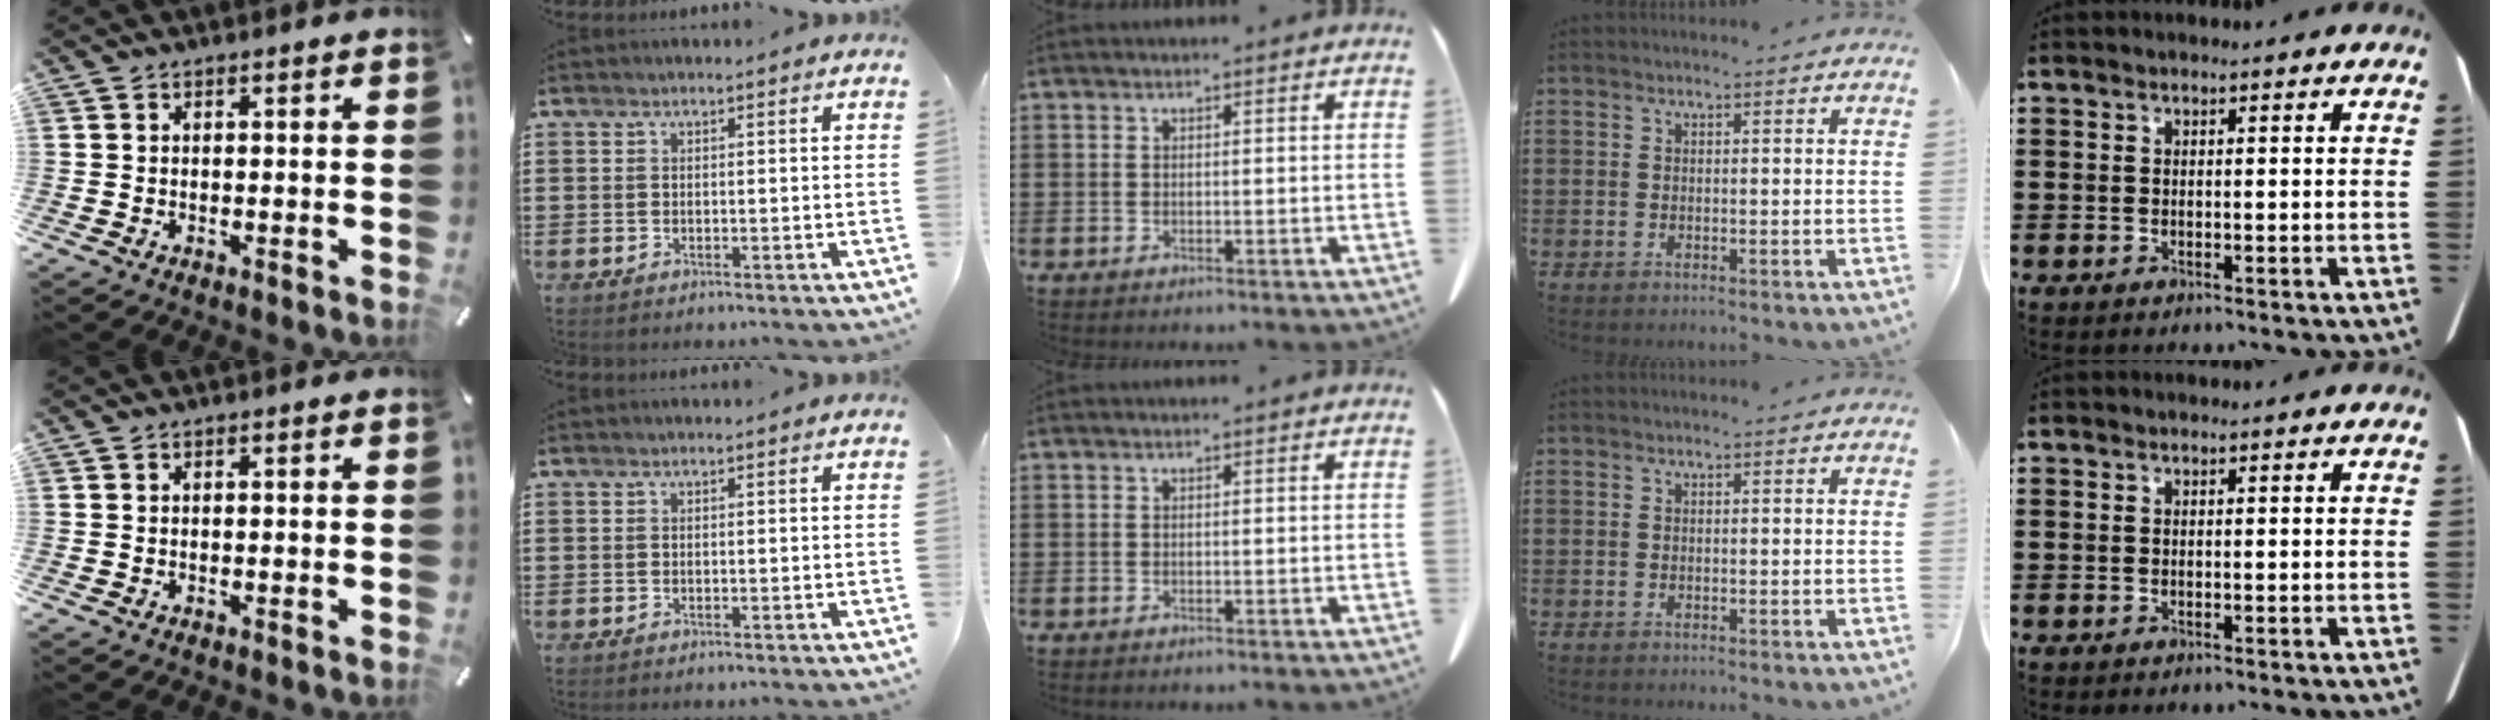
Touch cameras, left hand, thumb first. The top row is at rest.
{}